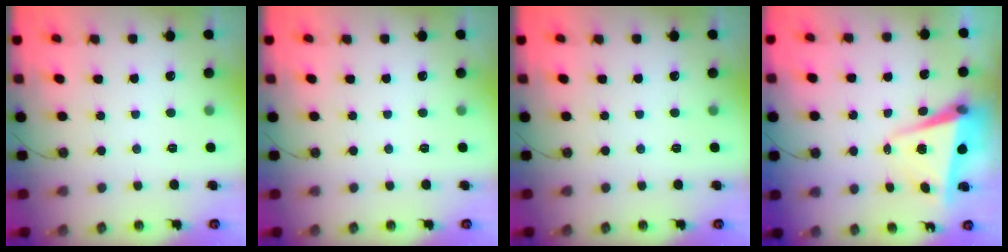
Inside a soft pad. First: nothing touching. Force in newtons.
{"total": 0.0}
{"total": 0.0}
{"total": 5.6, "press": 5.4, "slide": 1.3}